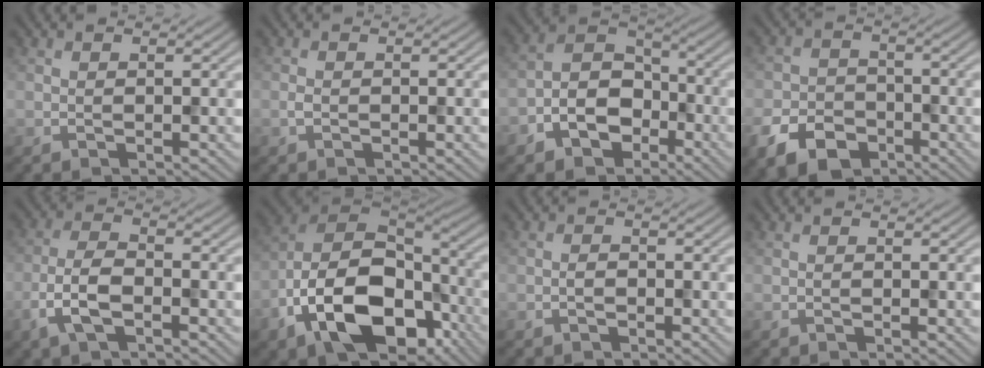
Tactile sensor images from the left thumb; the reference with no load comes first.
{"total": 0.8, "force": [-0.4, 0.4, 0.6], "torque": [-0.016, 0.003, -0.008]}
{"total": 8.6, "force": [-4.3, 5.8, 4.7], "torque": [-0.093, 0.002, -0.095]}
{"total": 7.4, "force": [-4.4, 4.6, 3.7], "torque": [-0.085, -0.009, -0.089]}
{"total": 5.9, "force": [-2.6, 2.5, 4.7], "torque": [-0.105, 0.003, -0.060]}
{"total": 18.4, "force": [-8.0, 11.4, 12.1], "torque": [-0.248, -0.040, -0.144]}
{"total": 1.3, "force": [-0.7, 0.6, 0.9], "torque": [-0.016, 0.004, -0.015]}
{"total": 0.0}